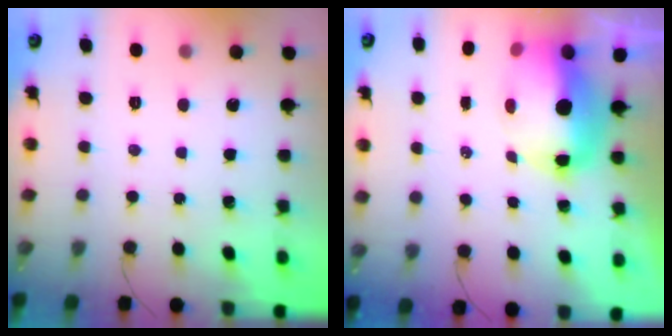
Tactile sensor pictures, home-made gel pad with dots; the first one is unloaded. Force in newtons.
{"total": 12.2, "press": 11.8, "slide": 2.8}